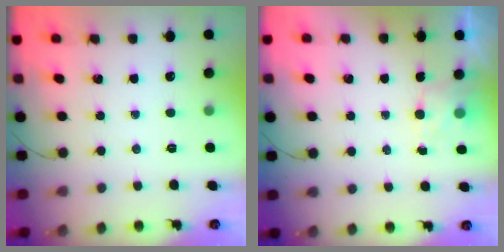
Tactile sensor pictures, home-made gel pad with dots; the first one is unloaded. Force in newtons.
{"total": 3.7, "press": 3.6, "slide": 1.1}